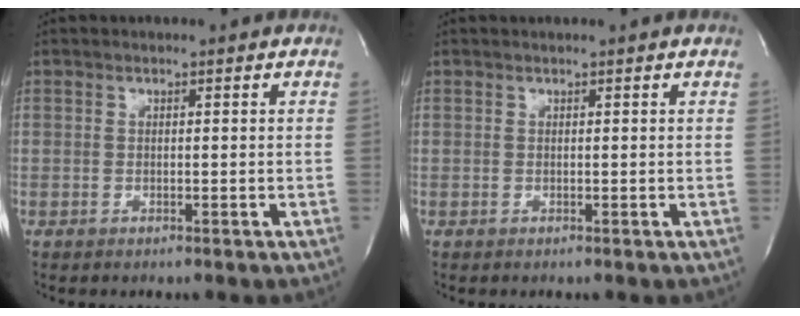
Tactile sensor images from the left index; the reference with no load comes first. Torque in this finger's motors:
{"motor_torque": [-0.32, 0.18, -0.03, -0.01]}